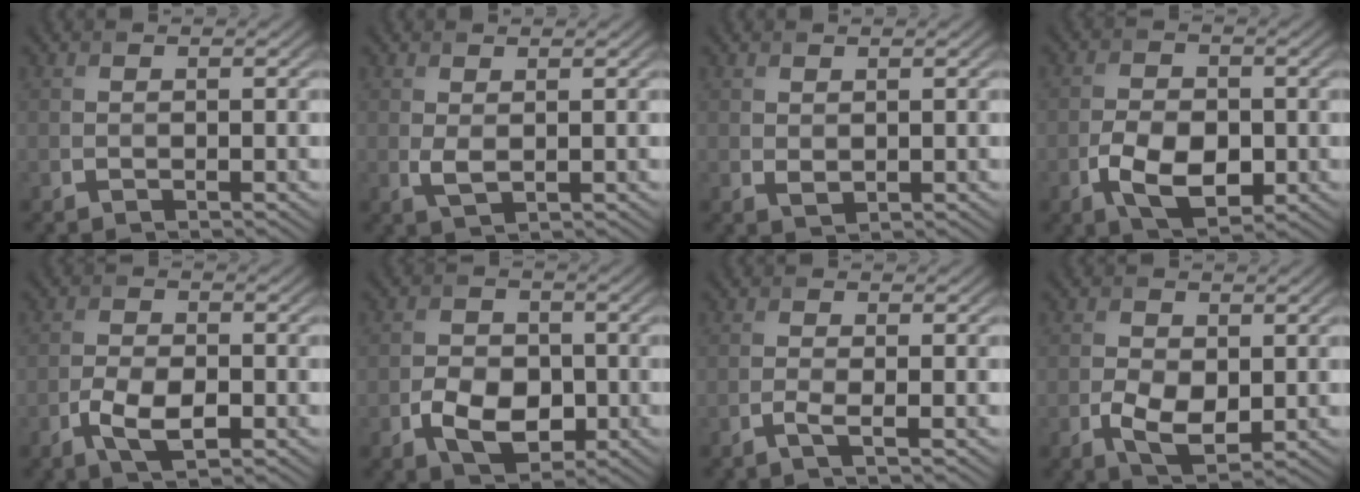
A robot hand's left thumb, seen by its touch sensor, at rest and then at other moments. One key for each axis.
{"total": 1.7, "fx": 0.4, "fy": 0.8, "fz": 1.4, "tx": -0.037, "ty": -0.003, "tz": 0.013}
{"total": 1.1, "fx": 0.5, "fy": 0.7, "fz": 0.7, "tx": -0.017, "ty": -0.005, "tz": 0.014}
{"total": 6.6, "fx": -2.1, "fy": 3.9, "fz": 4.9, "tx": -0.095, "ty": -0.006, "tz": -0.042}
{"total": 5.1, "fx": -2.1, "fy": 2.3, "fz": 3.9, "tx": -0.082, "ty": -0.004, "tz": -0.043}
{"total": 5.8, "fx": -1.9, "fy": 4.0, "fz": 3.8, "tx": -0.069, "ty": -0.008, "tz": -0.036}
{"total": 1.4, "fx": -0.6, "fy": 0.1, "fz": 1.2, "tx": -0.027, "ty": 0.003, "tz": -0.017}
{"total": 4.9, "fx": -0.8, "fy": 2.9, "fz": 3.8, "tx": -0.078, "ty": -0.011, "tz": -0.014}